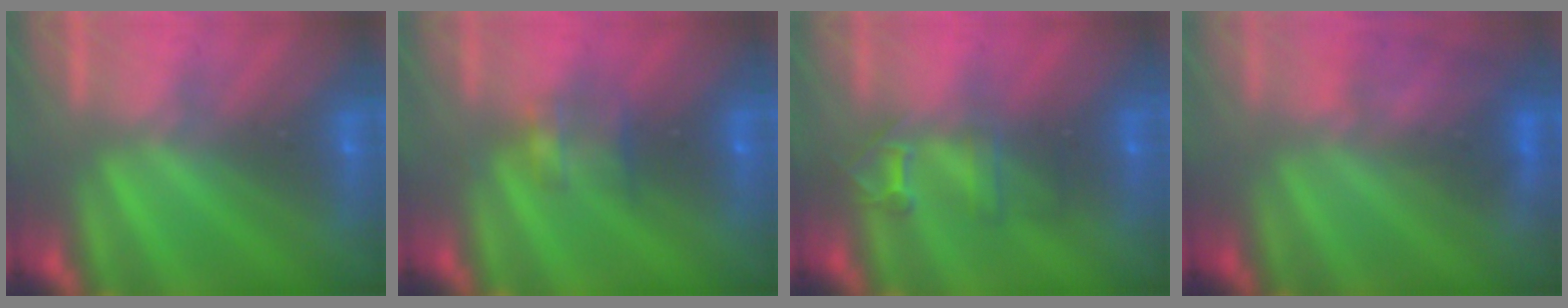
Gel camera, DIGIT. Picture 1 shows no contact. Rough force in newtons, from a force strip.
{"total": 2.8}
{"total": 2.5}
{"total": 5.1}